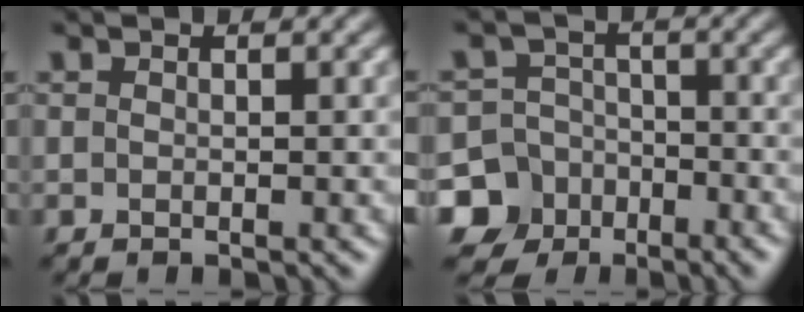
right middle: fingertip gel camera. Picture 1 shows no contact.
{"total": 8.3, "force": [-5.0, 6.5, 1.2], "torque": [-0.012, -0.021, -0.114]}